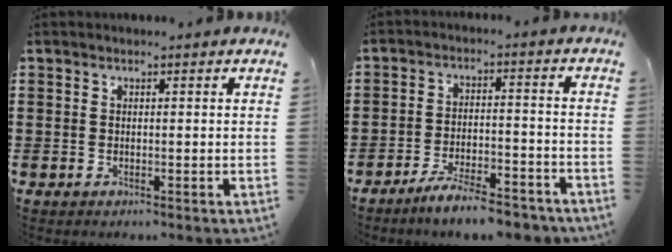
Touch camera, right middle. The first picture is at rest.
{"total": 6.9, "force": [-6.1, 0.5, 3.1], "torque": [-0.058, -0.002, -0.116]}